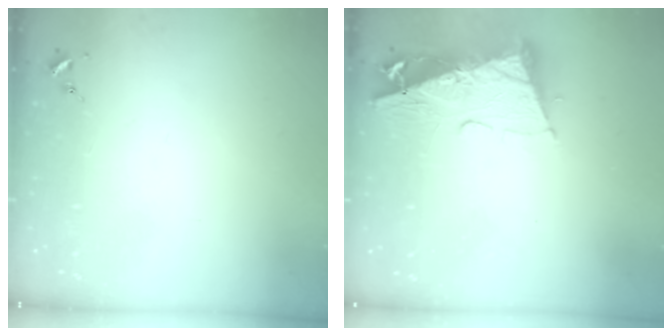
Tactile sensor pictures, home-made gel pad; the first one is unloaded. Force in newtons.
{"total": 12.5, "press": 12.4, "slide": 1.3}